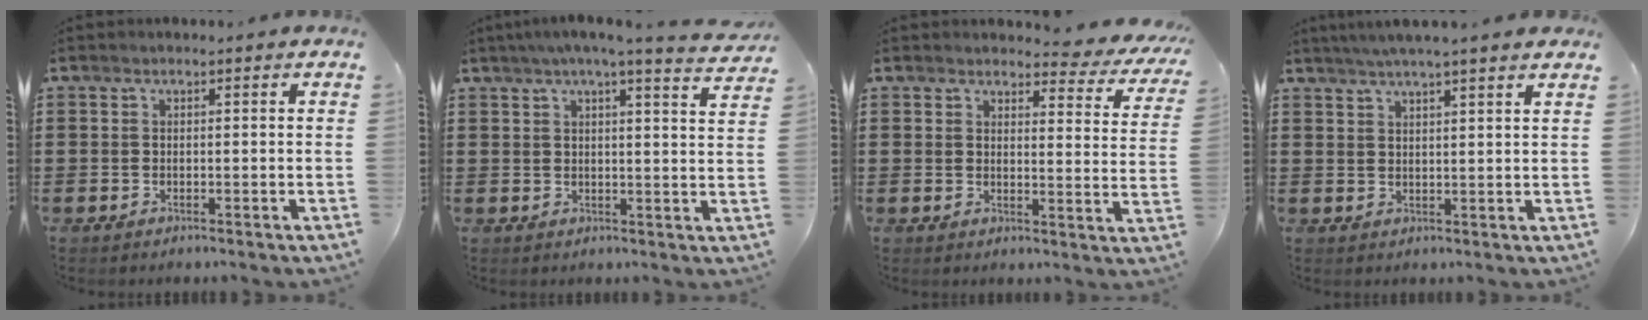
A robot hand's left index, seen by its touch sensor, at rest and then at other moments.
{"total": 4.4, "force": [3.6, -0.7, 2.4], "torque": [-0.061, -0.015, 0.060]}
{"total": 4.1, "force": [3.7, 0.8, 1.5], "torque": [-0.030, -0.021, 0.061]}
{"total": 3.6, "force": [3.2, -0.5, 1.4], "torque": [-0.037, -0.005, 0.057]}